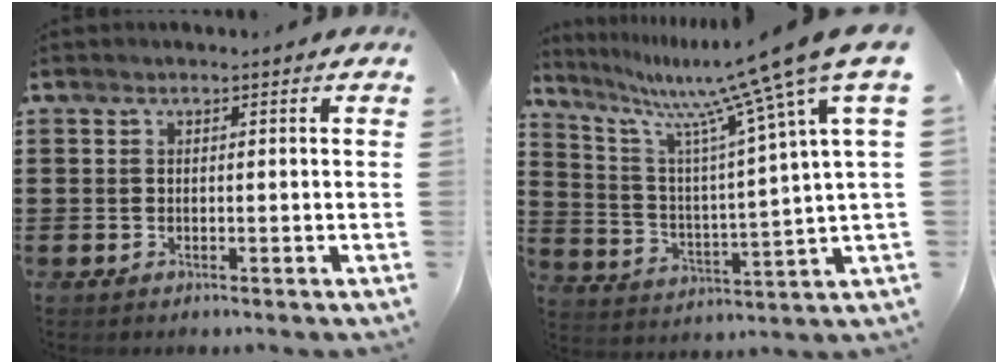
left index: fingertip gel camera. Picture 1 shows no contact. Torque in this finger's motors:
{"motor_torque": [2.14, 0.00, 0.73, 0.21]}